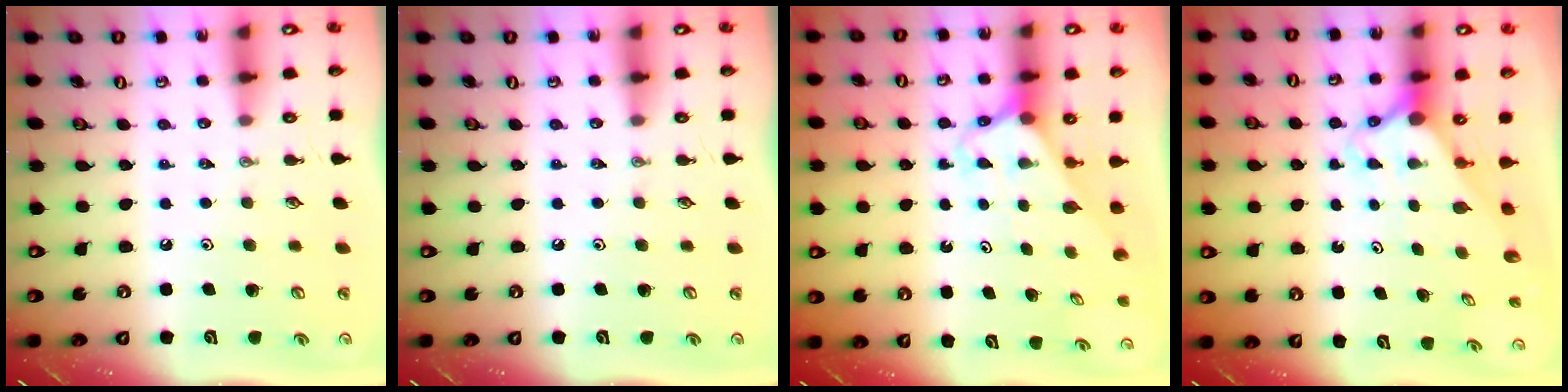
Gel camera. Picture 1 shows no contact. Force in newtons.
{"total": 0.0}
{"total": 2.7, "press": 2.7, "slide": 0.1}
{"total": 2.7, "press": 2.7, "slide": 0.2}